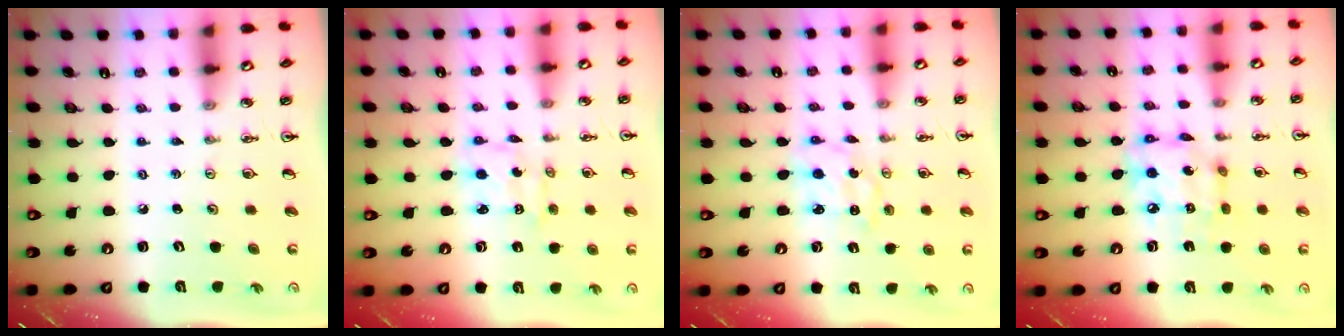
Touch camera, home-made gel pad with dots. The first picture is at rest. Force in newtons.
{"total": 1.9, "press": 1.9, "slide": 0.1}
{"total": 2.3, "press": 2.3, "slide": 0.2}
{"total": 11.7, "press": 11.7, "slide": 0.8}